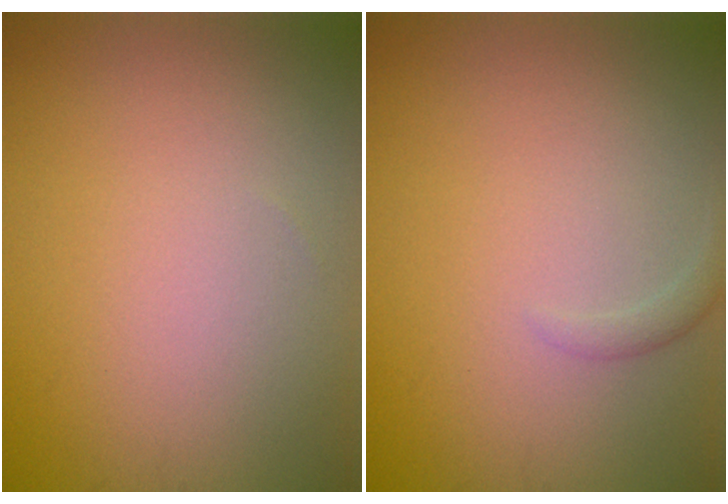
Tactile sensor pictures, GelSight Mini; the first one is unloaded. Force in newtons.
{"total": 0.9, "press": 0.9, "slide": 0.1}